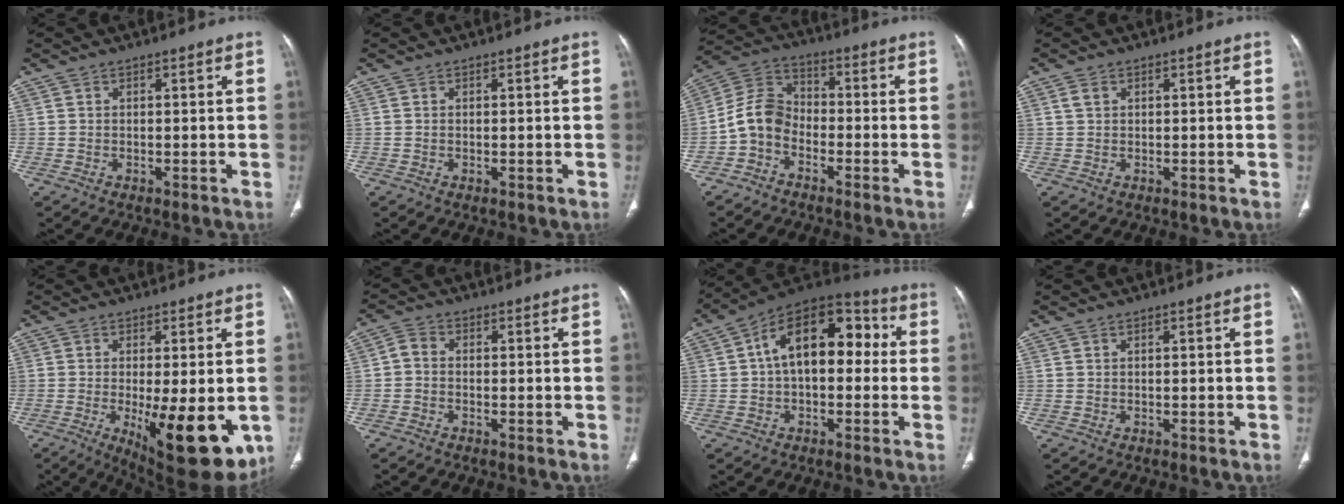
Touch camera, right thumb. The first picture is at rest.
{"total": 0.0}
{"total": 7.6, "force": [-3.1, 5.4, 4.4], "torque": [-0.081, 0.043, -0.078]}
{"total": 1.3, "force": [0.5, 1.0, 0.8], "torque": [-0.016, 0.004, 0.011]}
{"total": 15.5, "force": [-3.8, 5.3, 14.1], "torque": [-0.176, -0.024, -0.037]}
{"total": 2.6, "force": [-0.6, 1.8, 1.8], "torque": [-0.030, 0.011, -0.022]}
{"total": 16.5, "force": [1.8, 9.9, 13.1], "torque": [-0.172, 0.054, 0.015]}
{"total": 0.0}